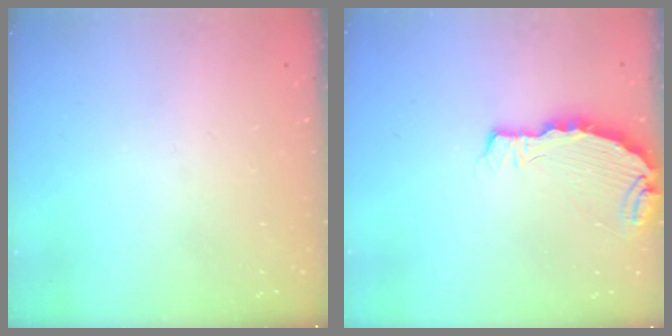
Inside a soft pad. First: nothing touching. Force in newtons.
{"total": 4.8, "press": 4.8, "slide": 0.2}